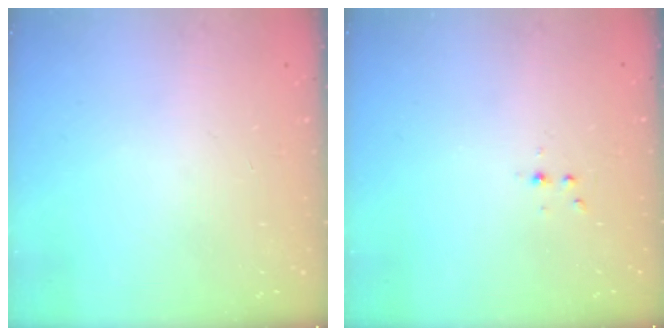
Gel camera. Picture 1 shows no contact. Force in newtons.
{"total": 2.7, "press": 2.3, "slide": 1.4}